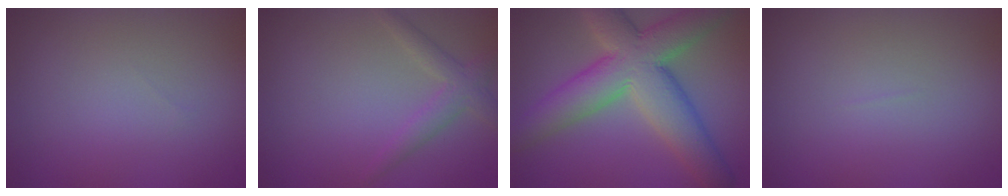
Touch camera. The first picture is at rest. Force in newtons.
{"total": 2.2, "press": 2.1, "slide": 0.1}
{"total": 9.8, "press": 9.8, "slide": 0.7}
{"total": 0.0}